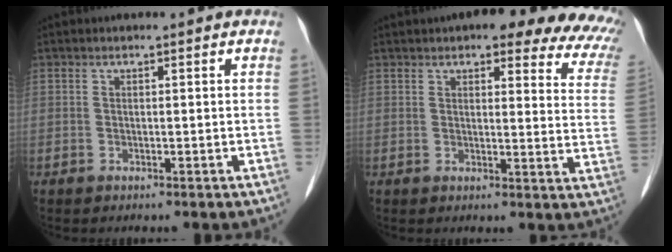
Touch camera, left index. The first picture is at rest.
{"total": 17.8, "force": [14.1, 4.5, 9.9], "torque": [-0.096, -0.006, 0.141]}